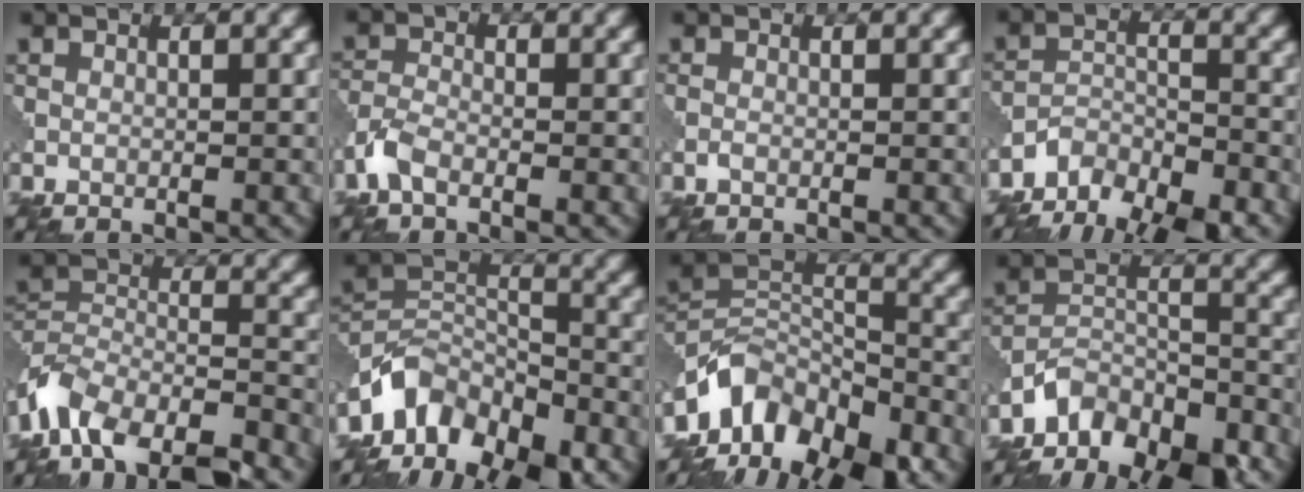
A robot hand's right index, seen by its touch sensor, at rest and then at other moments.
{"total": 2.8, "force": [-1.6, 1.4, 1.9], "torque": [-0.044, 0.002, -0.046]}
{"total": 0.5, "force": [-0.4, 0.2, 0.3], "torque": [-0.010, 0.000, -0.010]}
{"total": 9.5, "force": [-8.3, 3.7, 2.9], "torque": [-0.029, -0.004, -0.126]}
{"total": 11.2, "force": [-8.5, 5.1, 5.3], "torque": [-0.103, 0.000, -0.145]}
{"total": 9.4, "force": [-6.8, 5.1, 4.1], "torque": [-0.062, 0.002, -0.138]}
{"total": 10.9, "force": [-7.9, 5.5, 5.1], "torque": [-0.082, 0.012, -0.154]}
{"total": 9.1, "force": [-7.5, 3.8, 3.4], "torque": [-0.051, 0.002, -0.127]}